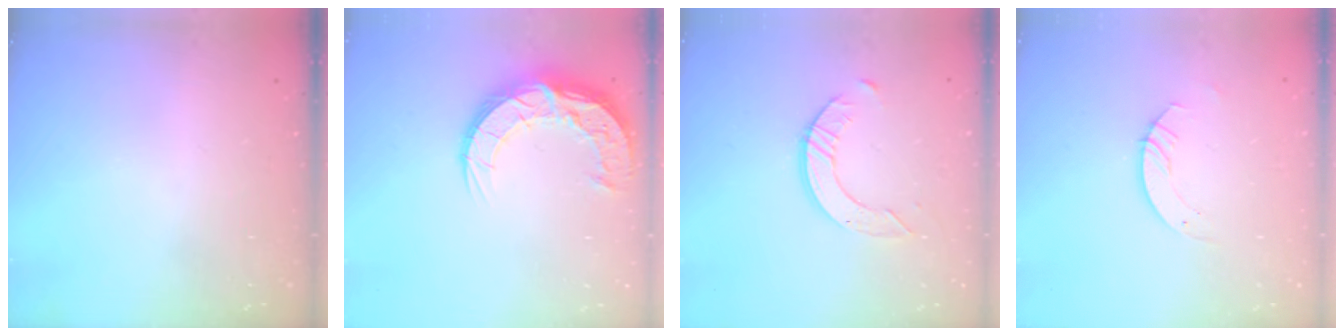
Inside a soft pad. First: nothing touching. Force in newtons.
{"total": 15.1, "press": 15.1, "slide": 1.2}
{"total": 6.5, "press": 6.5, "slide": 0.6}
{"total": 3.5, "press": 3.5, "slide": 0.3}